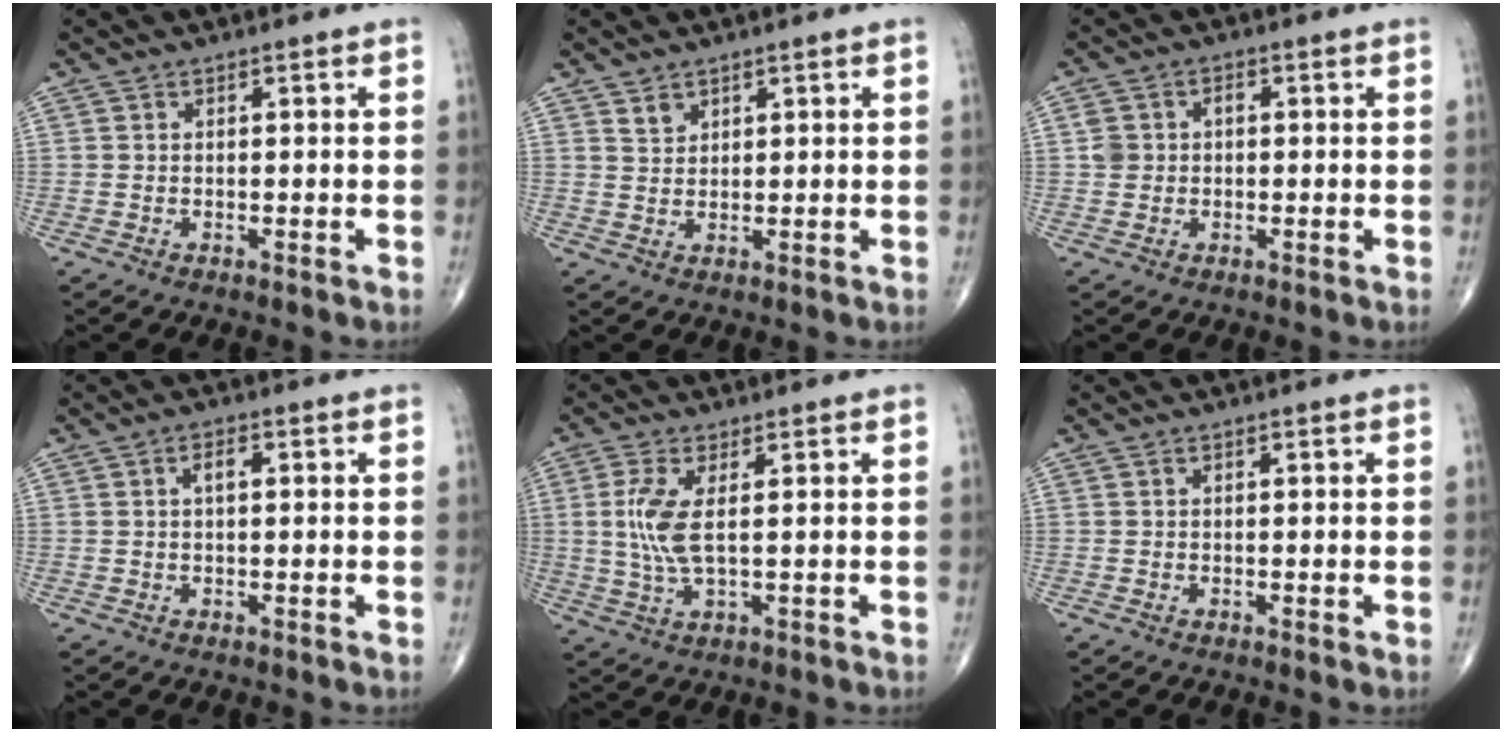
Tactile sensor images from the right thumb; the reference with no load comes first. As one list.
[{"total": 2.1, "force": [1.5, 1.3, 0.6], "torque": [0.000, -0.011, 0.029]}, {"total": 3.5, "force": [0.3, 2.9, 1.9], "torque": [-0.027, 0.012, 0.005]}, {"total": 2.3, "force": [0.5, 1.1, 2.0], "torque": [-0.035, 0.006, 0.008]}, {"total": 6.7, "force": [1.0, 2.0, 6.3], "torque": [-0.160, -0.008, 0.023]}, {"total": 0.0}]